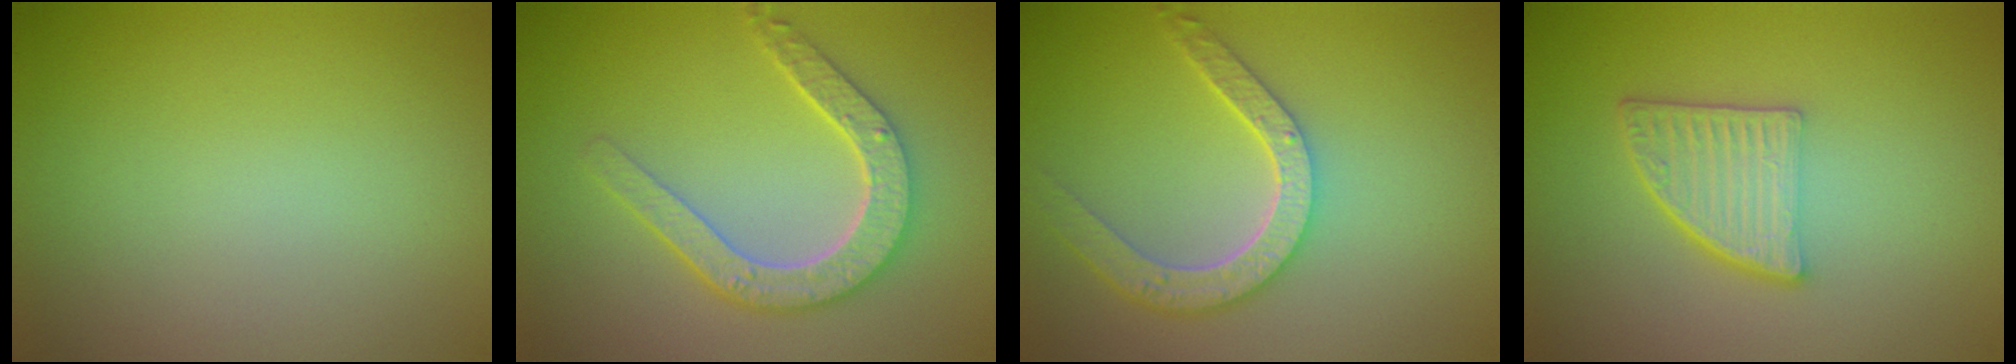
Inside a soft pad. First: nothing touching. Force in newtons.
{"total": 4.7, "press": 3.8, "slide": 2.7}
{"total": 4.6, "press": 3.8, "slide": 2.7}
{"total": 4.8, "press": 3.4, "slide": 3.5}